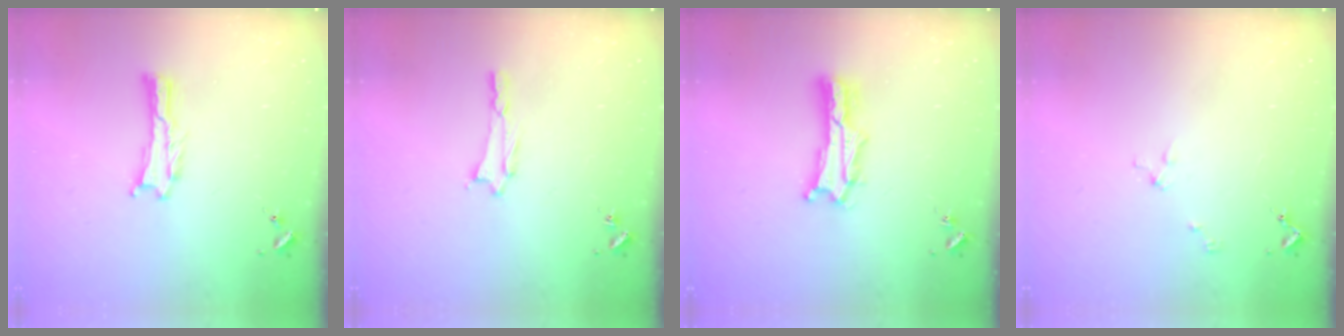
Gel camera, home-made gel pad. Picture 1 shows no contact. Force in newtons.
{"total": 0.8, "press": 0.8, "slide": 0.1}
{"total": 2.1, "press": 2.1, "slide": 0.3}
{"total": 2.0, "press": 2.0, "slide": 0.2}